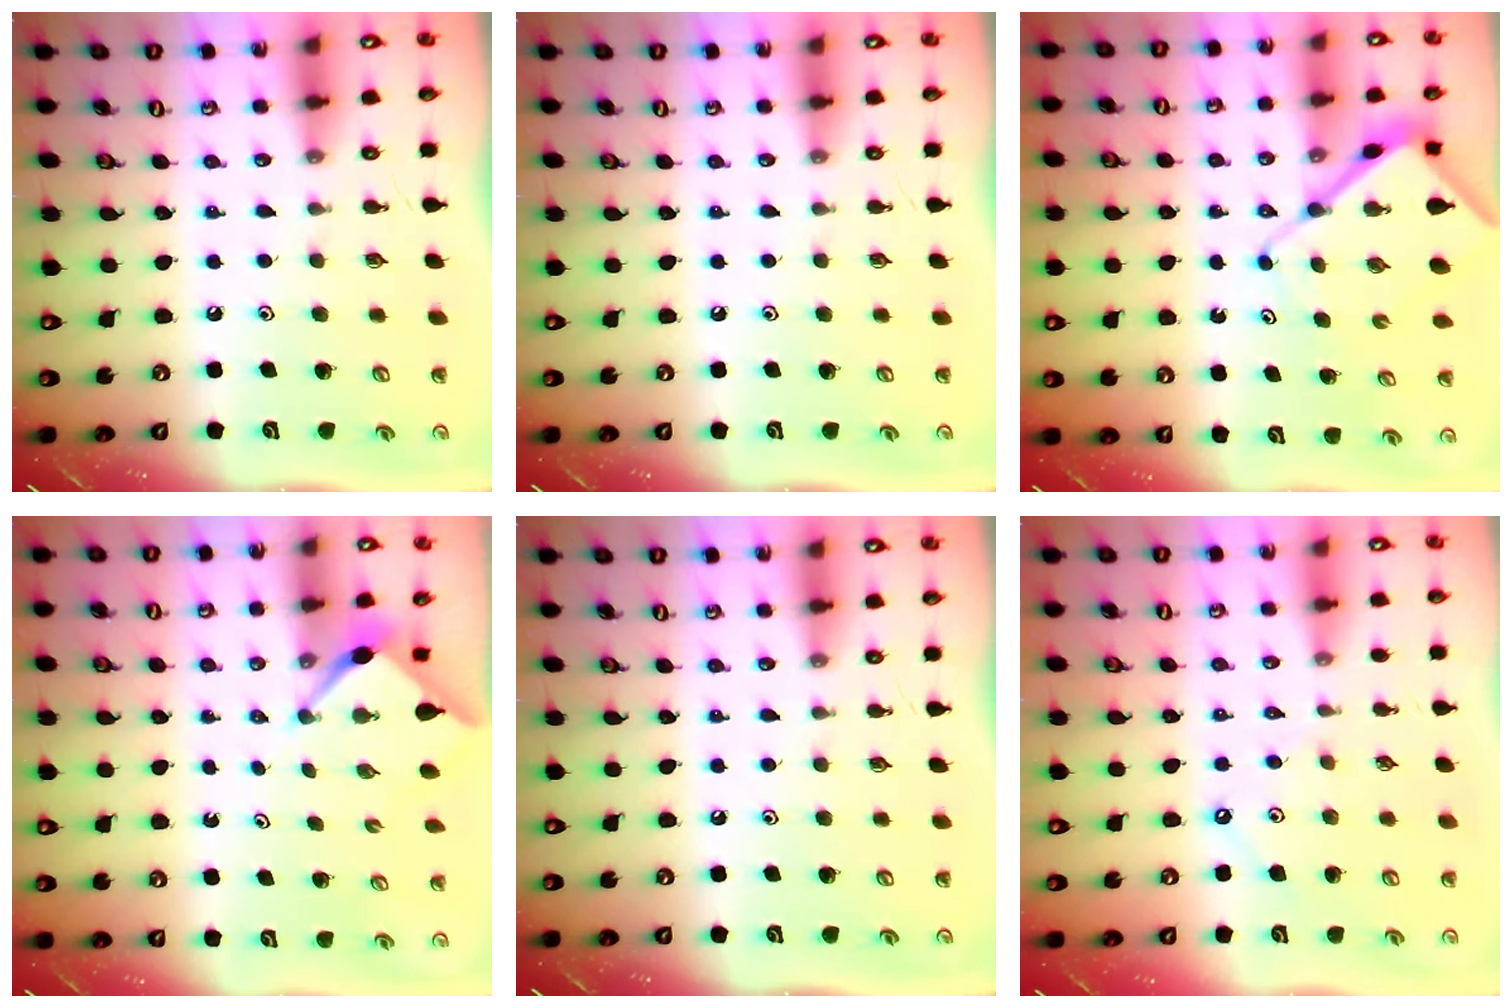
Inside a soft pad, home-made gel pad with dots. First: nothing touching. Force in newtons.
{"total": 0.0}
{"total": 9.1, "press": 9.0, "slide": 1.1}
{"total": 2.5, "press": 2.5, "slide": 0.3}
{"total": 0.0}
{"total": 2.9, "press": 2.9, "slide": 0.5}